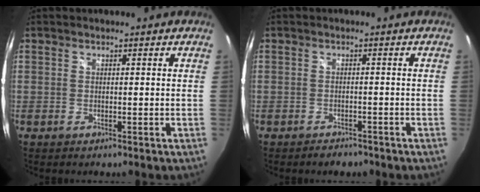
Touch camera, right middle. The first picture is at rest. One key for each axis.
{"total": 2.8, "fx": -2.4, "fy": 1.3, "fz": 0.8, "tx": -0.018, "ty": -0.001, "tz": -0.033}